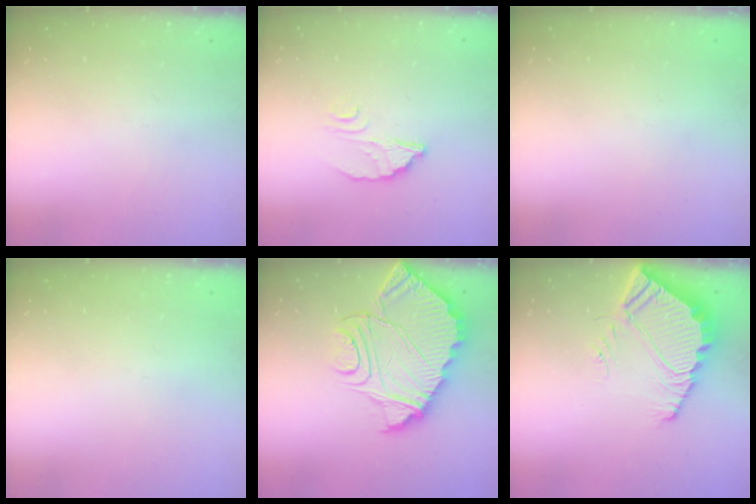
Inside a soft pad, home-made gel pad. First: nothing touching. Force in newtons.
{"total": 4.0, "press": 4.0, "slide": 0.2}
{"total": 2.2, "press": 2.2, "slide": 0.1}
{"total": 2.1, "press": 2.1, "slide": 0.1}
{"total": 13.1, "press": 13.1, "slide": 1.0}
{"total": 7.6, "press": 7.5, "slide": 0.6}